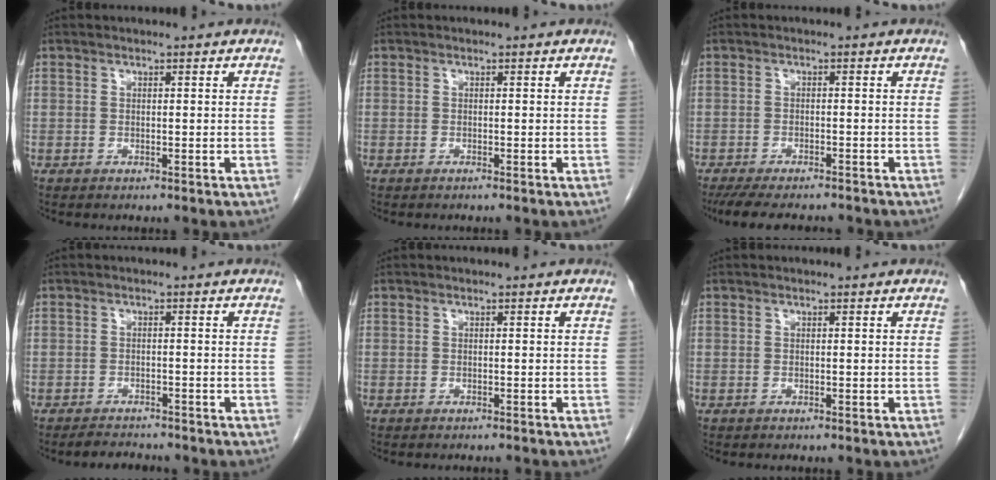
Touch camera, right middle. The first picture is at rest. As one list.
[{"total": 0.0}, {"total": 9.9, "force": [-8.7, 2.0, 4.2], "torque": [-0.066, -0.013, -0.124]}, {"total": 3.0, "force": [-2.8, 0.8, 0.5], "torque": [-0.016, -0.008, -0.044]}, {"total": 2.2, "force": [-2.0, 0.3, 0.7], "torque": [-0.010, -0.002, -0.022]}, {"total": 0.0}]